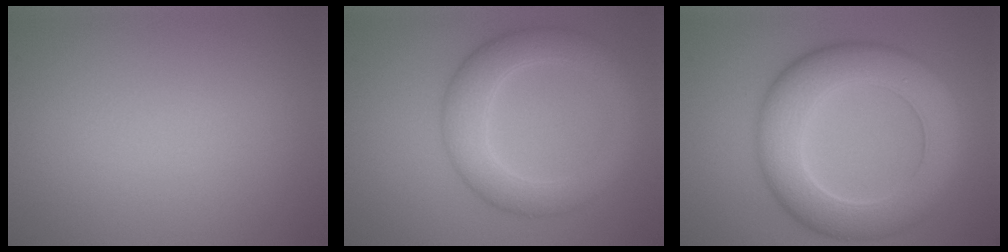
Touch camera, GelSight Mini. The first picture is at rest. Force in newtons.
{"total": 5.5, "press": 5.5, "slide": 0.3}
{"total": 9.0, "press": 9.0, "slide": 0.7}